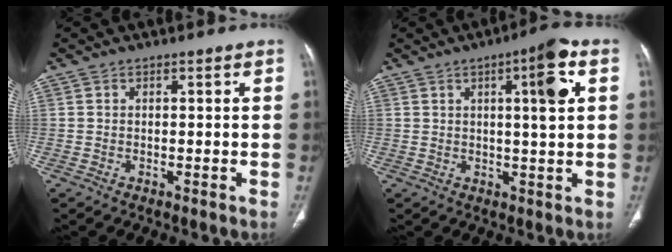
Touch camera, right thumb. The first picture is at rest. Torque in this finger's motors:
{"motor_torque": [0.06, -0.21, 0.54, 0.41, 0.01]}